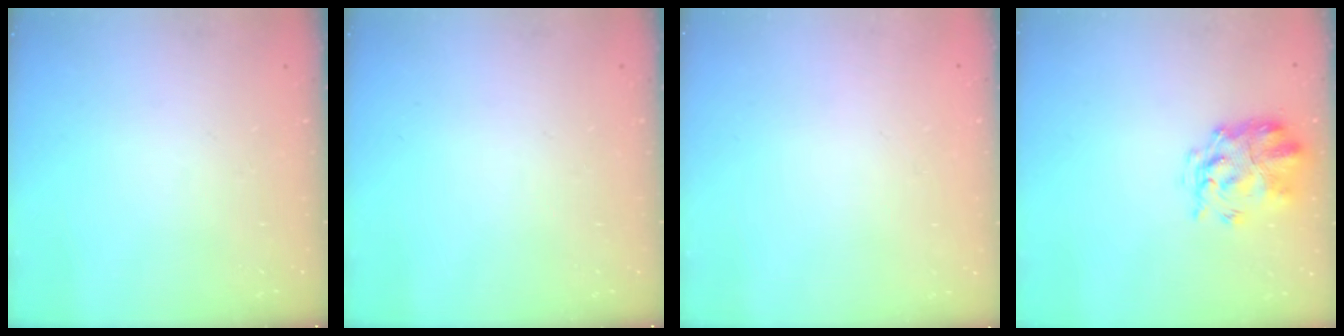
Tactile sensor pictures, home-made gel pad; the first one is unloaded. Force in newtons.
{"total": 0.0}
{"total": 1.8, "press": 1.8, "slide": 0.2}
{"total": 3.8, "press": 3.4, "slide": 1.7}